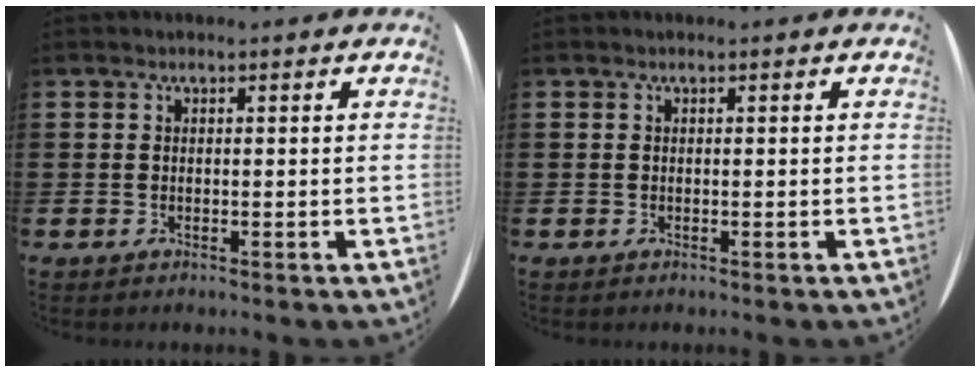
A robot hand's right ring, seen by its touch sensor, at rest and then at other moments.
{"total": 0.0}